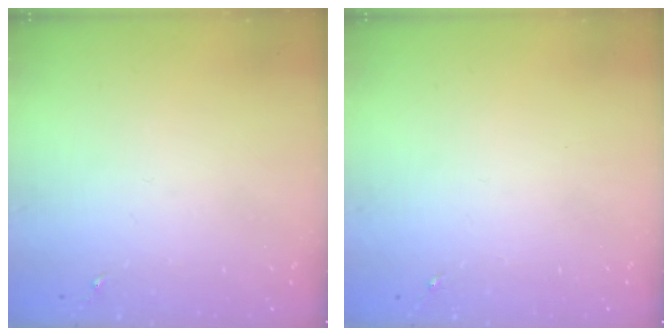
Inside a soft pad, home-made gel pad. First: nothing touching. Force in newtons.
{"total": 0.0}